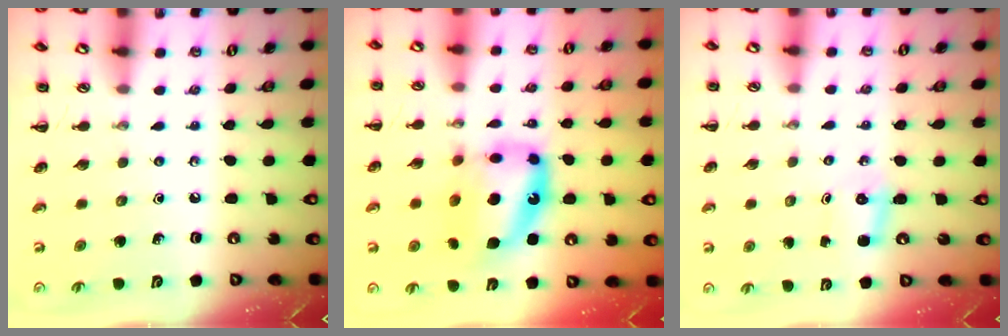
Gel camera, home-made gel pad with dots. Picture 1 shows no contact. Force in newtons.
{"total": 12.5, "press": 12.0, "slide": 3.5}
{"total": 2.5, "press": 2.4, "slide": 0.8}